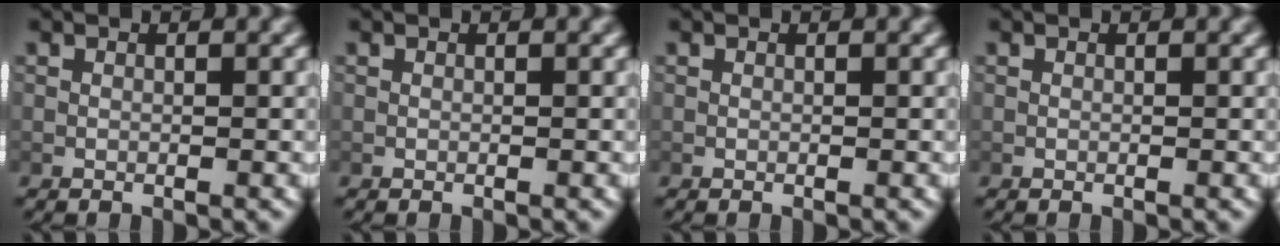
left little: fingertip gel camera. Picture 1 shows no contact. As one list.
[{"total": 0.0}, {"total": 0.0}, {"total": 0.0}]